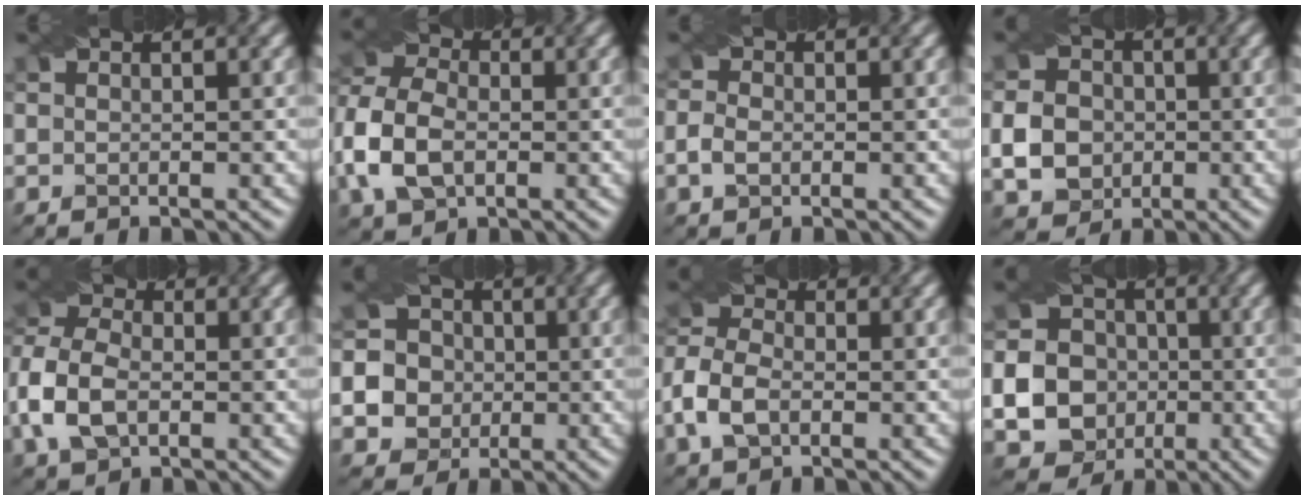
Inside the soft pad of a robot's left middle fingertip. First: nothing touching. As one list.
[{"total": 7.6, "force": [-2.1, 5.2, 5.2], "torque": [-0.128, 0.004, -0.056]}, {"total": 1.7, "force": [-0.8, 1.2, 1.0], "torque": [-0.024, -0.001, -0.020]}, {"total": 4.8, "force": [-0.9, 4.2, 2.2], "torque": [-0.049, 0.003, -0.021]}, {"total": 6.6, "force": [-1.9, 4.4, 4.5], "torque": [-0.108, 0.005, -0.050]}, {"total": 8.8, "force": [-1.9, 8.2, 2.4], "torque": [-0.061, 0.002, -0.056]}, {"total": 4.7, "force": [-1.8, 3.0, 3.1], "torque": [-0.077, 0.006, -0.044]}, {"total": 16.4, "force": [-3.4, 15.4, 4.4], "torque": [-0.127, -0.022, -0.082]}]